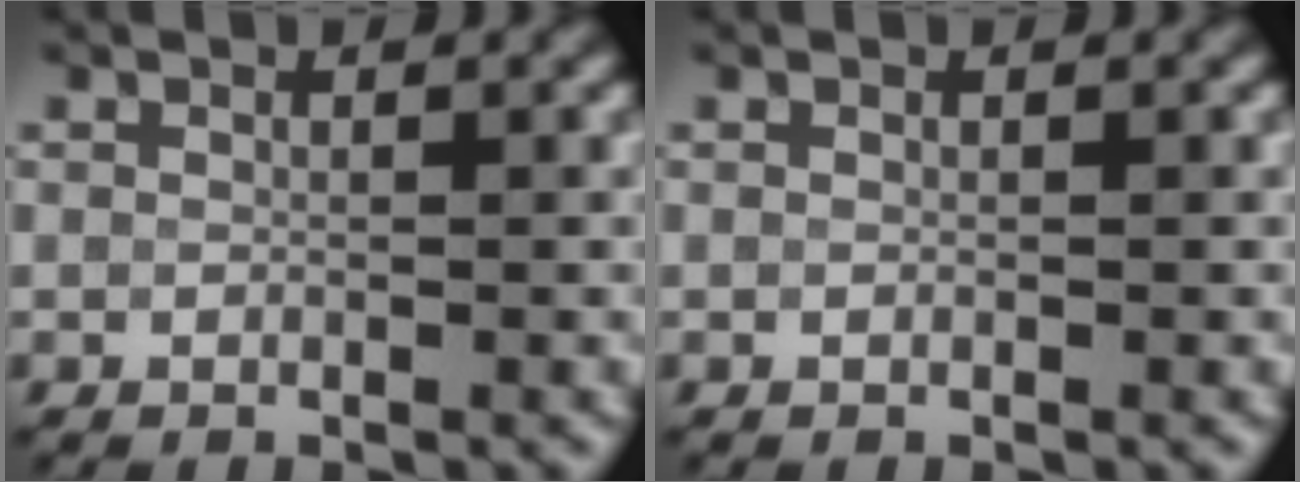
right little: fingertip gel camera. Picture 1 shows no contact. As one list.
[{"total": 0.0}]